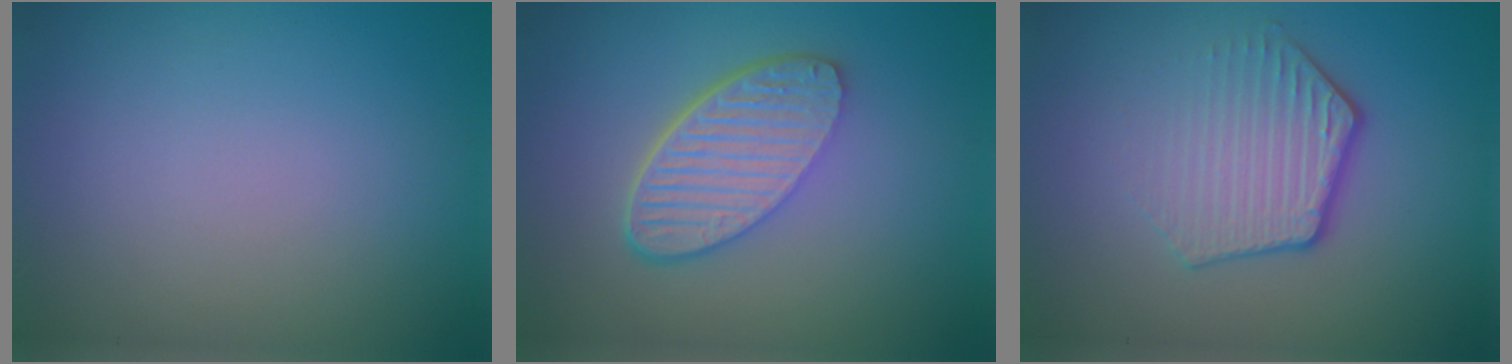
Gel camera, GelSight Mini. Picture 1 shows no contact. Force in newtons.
{"total": 5.9, "press": 4.3, "slide": 4.1}
{"total": 3.9, "press": 3.0, "slide": 2.5}